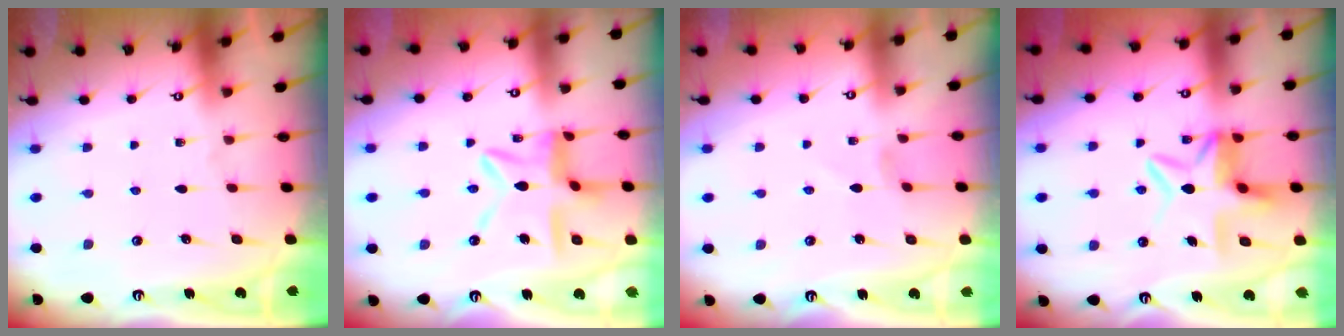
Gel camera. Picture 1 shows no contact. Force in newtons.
{"total": 12.7, "press": 12.6, "slide": 1.3}
{"total": 0.0}
{"total": 8.6, "press": 8.5, "slide": 1.0}